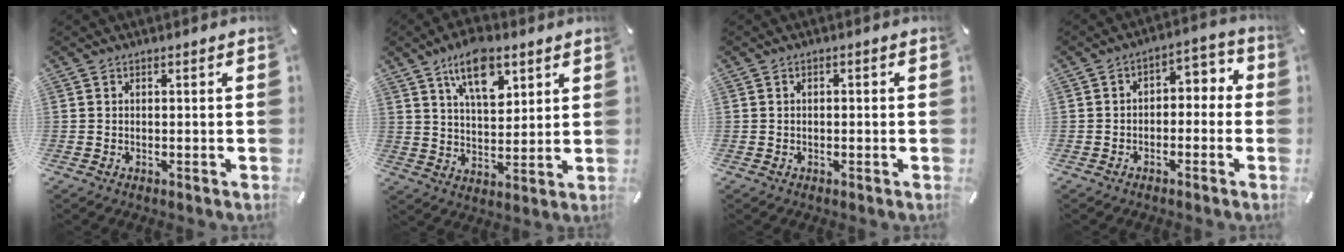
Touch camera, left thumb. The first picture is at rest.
{"total": 11.7, "force": [6.6, 6.0, 7.6], "torque": [-0.116, -0.022, 0.115]}
{"total": 0.8, "force": [-0.2, 0.4, 0.6], "torque": [-0.011, 0.001, -0.005]}
{"total": 4.1, "force": [-1.8, 3.1, 2.1], "torque": [-0.024, 0.011, -0.043]}